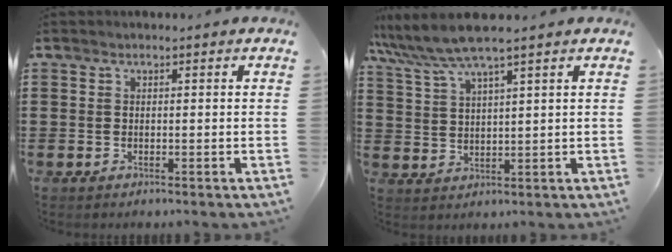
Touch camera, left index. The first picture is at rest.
{"total": 6.2, "force": [5.0, 0.2, 3.6], "torque": [-0.085, -0.014, 0.088]}